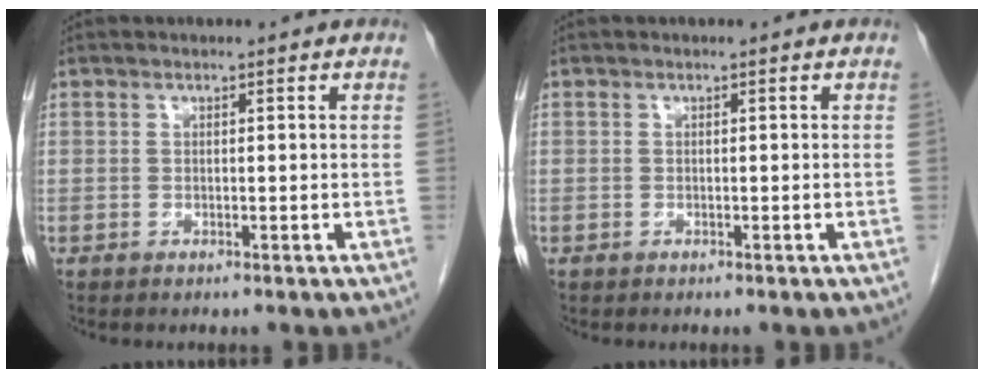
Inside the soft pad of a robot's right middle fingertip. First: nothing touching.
{"total": 0.0}